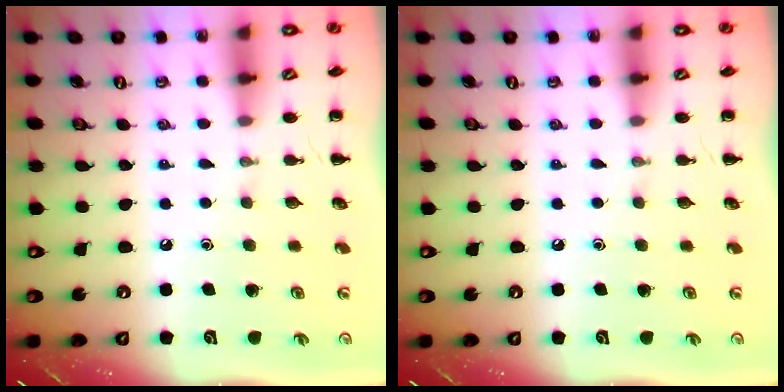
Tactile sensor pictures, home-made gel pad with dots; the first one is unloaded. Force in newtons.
{"total": 0.0}